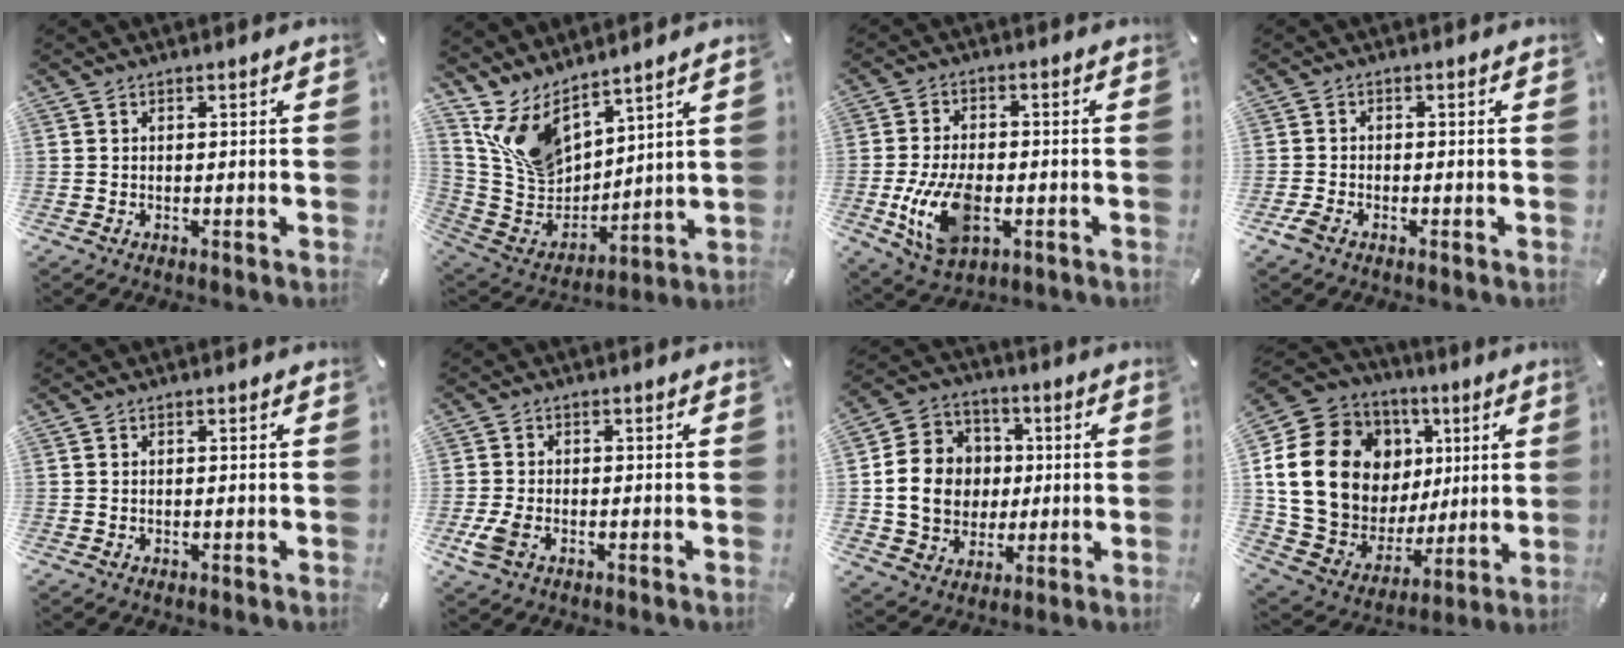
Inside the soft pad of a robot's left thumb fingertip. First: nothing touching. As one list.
[{"total": 13.9, "force": [9.0, 8.5, 6.4], "torque": [-0.159, -0.055, 0.173]}, {"total": 12.6, "force": [-3.1, 7.8, 9.4], "torque": [-0.196, -0.001, -0.052]}, {"total": 2.3, "force": [-1.4, 1.6, 1.0], "torque": [-0.022, 0.005, -0.029]}, {"total": 0.0}, {"total": 4.2, "force": [-1.6, 2.6, 2.9], "torque": [-0.080, -0.005, -0.036]}, {"total": 13.8, "force": [-0.1, 12.6, 5.6], "torque": [-0.120, 0.020, 0.006]}, {"total": 22.6, "force": [5.9, 17.8, 12.6], "torque": [-0.261, -0.036, 0.130]}]